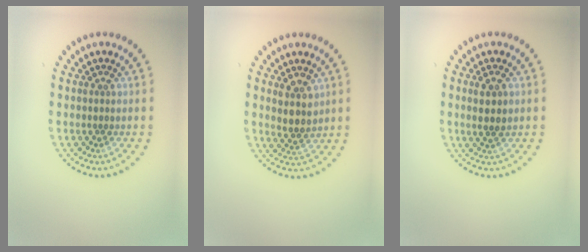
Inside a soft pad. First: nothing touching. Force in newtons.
{"total": 2.9, "press": 2.4, "slide": 1.5}
{"total": 2.3, "press": 2.2, "slide": 0.6}